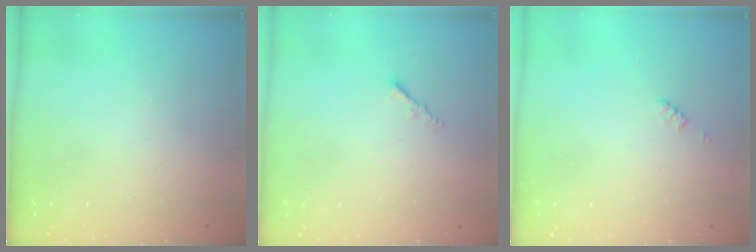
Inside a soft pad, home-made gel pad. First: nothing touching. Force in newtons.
{"total": 1.0, "press": 1.0, "slide": 0.4}
{"total": 1.2, "press": 1.2, "slide": 0.2}